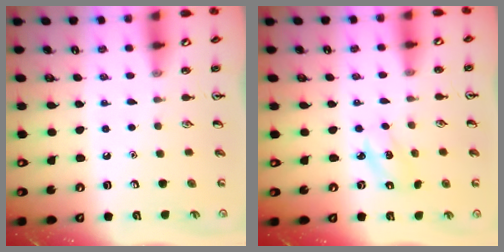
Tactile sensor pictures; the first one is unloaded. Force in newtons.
{"total": 2.5, "press": 2.4, "slide": 0.5}